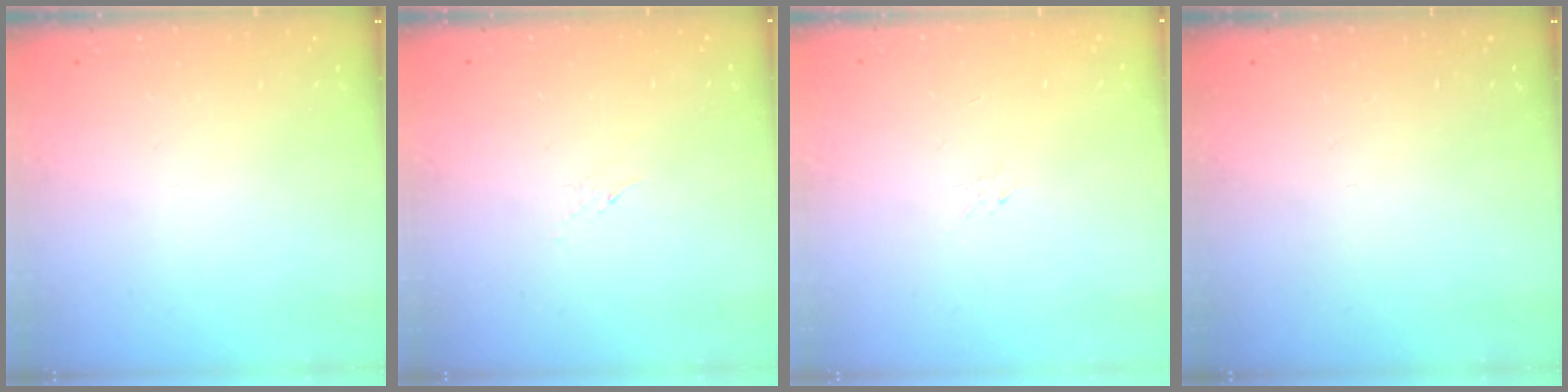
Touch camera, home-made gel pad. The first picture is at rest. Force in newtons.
{"total": 2.8, "press": 2.7, "slide": 0.6}
{"total": 1.3, "press": 1.3, "slide": 0.1}
{"total": 0.0}